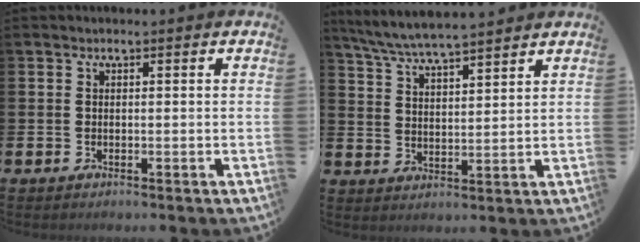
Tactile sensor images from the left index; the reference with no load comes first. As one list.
[{"total": 6.2, "force": [5.9, 0.3, 1.6], "torque": [-0.056, -0.028, 0.107]}]